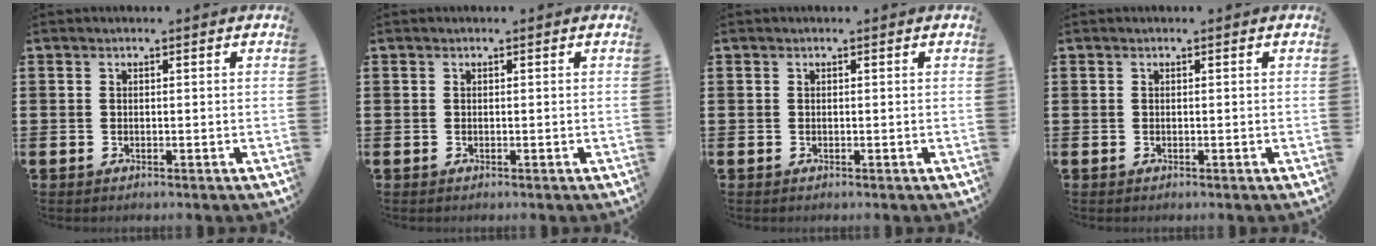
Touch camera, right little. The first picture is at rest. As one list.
[{"total": 0.0}, {"total": 0.0}, {"total": 0.0}]